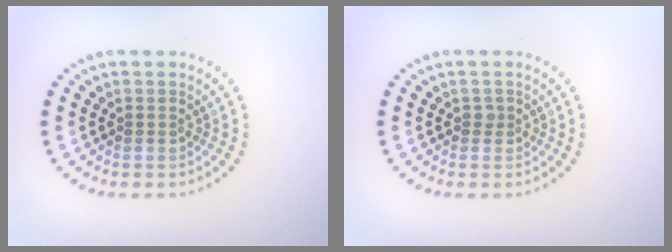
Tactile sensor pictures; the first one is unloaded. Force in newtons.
{"total": 0.6, "press": 0.3, "slide": 0.4}